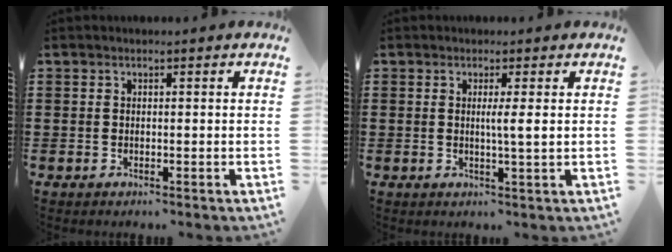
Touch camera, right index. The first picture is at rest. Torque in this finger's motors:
{"motor_torque": [0.76, 0.24, 0.27, 0.06]}